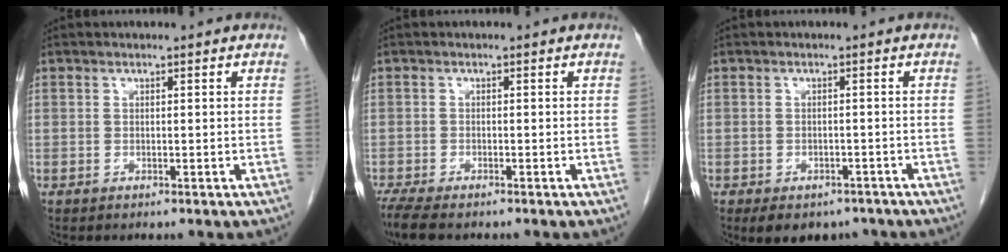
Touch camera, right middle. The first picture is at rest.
{"total": 4.9, "force": [-4.0, 1.0, 2.7], "torque": [-0.055, -0.015, -0.066]}
{"total": 8.1, "force": [-6.1, 4.4, 3.0], "torque": [-0.042, 0.002, -0.081]}